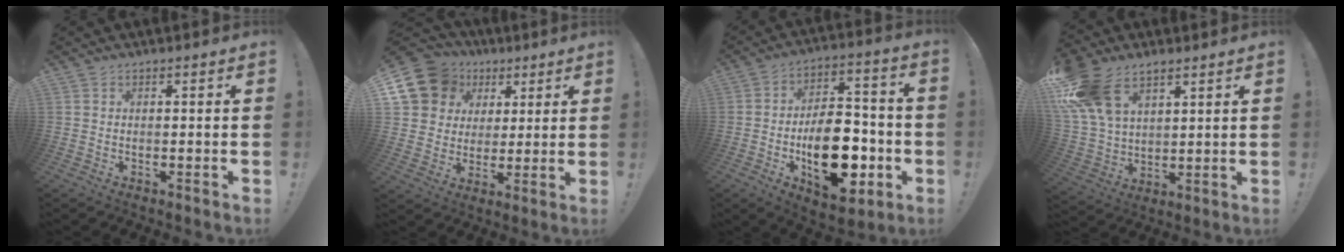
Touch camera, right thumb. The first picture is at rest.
{"total": 15.0, "force": [6.7, 12.1, 5.7], "torque": [-0.100, -0.026, 0.143]}
{"total": 21.5, "force": [-6.3, 12.1, 16.6], "torque": [-0.248, 0.036, -0.087]}
{"total": 16.0, "force": [9.5, 9.5, 8.7], "torque": [-0.169, -0.038, 0.184]}